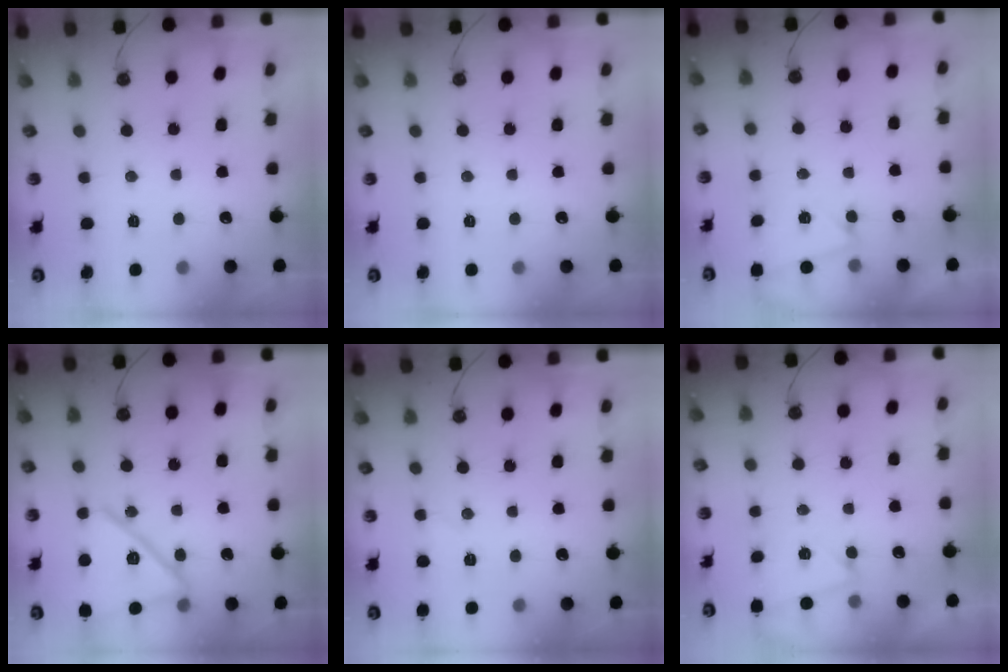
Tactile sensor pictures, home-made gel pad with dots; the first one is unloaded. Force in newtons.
{"total": 0.0}
{"total": 3.7, "press": 2.8, "slide": 2.4}
{"total": 17.4, "press": 17.4, "slide": 1.1}
{"total": 4.4, "press": 4.1, "slide": 1.6}
{"total": 3.7, "press": 2.8, "slide": 2.4}